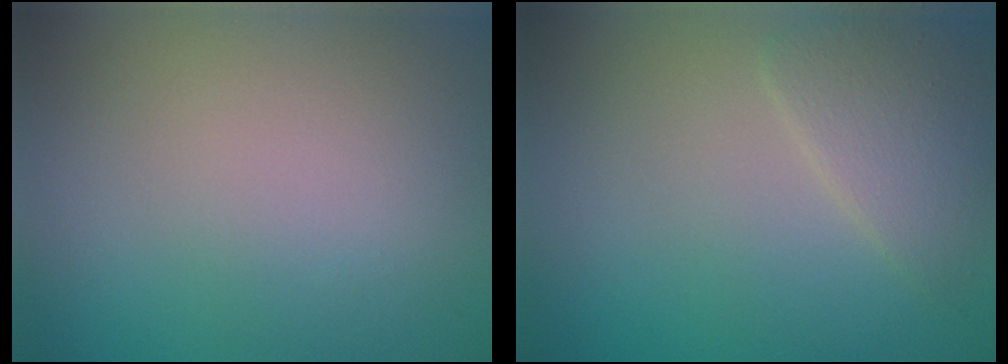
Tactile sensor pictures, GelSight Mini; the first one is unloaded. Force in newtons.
{"total": 2.6, "press": 2.6, "slide": 0.0}